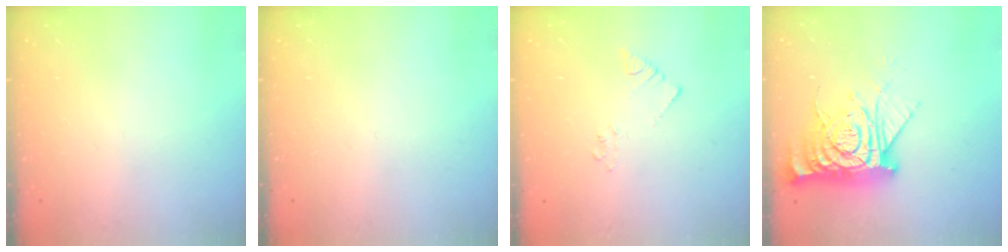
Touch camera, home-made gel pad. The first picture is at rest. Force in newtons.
{"total": 0.0}
{"total": 1.9, "press": 1.9, "slide": 0.1}
{"total": 14.3, "press": 14.2, "slide": 1.5}